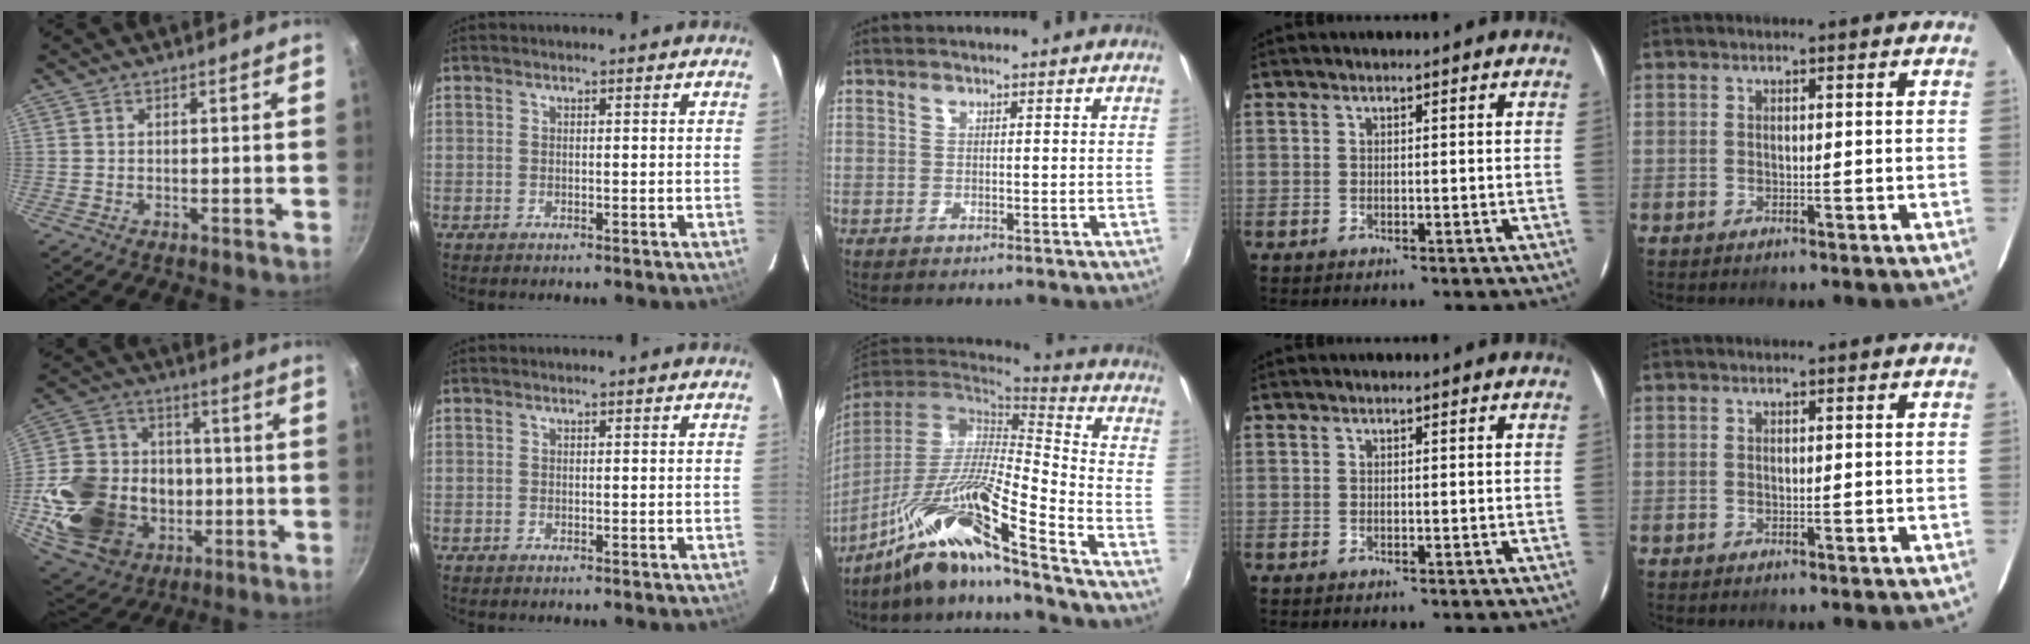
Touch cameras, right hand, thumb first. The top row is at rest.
{"thumb": {"total": 25.3, "force": [-4.0, 20.4, 14.4], "torque": [-0.251, 0.038, -0.047]}, "middle": {"total": 17.9, "force": [-12.7, 0.2, 12.7], "torque": [-0.217, -0.030, -0.245]}}